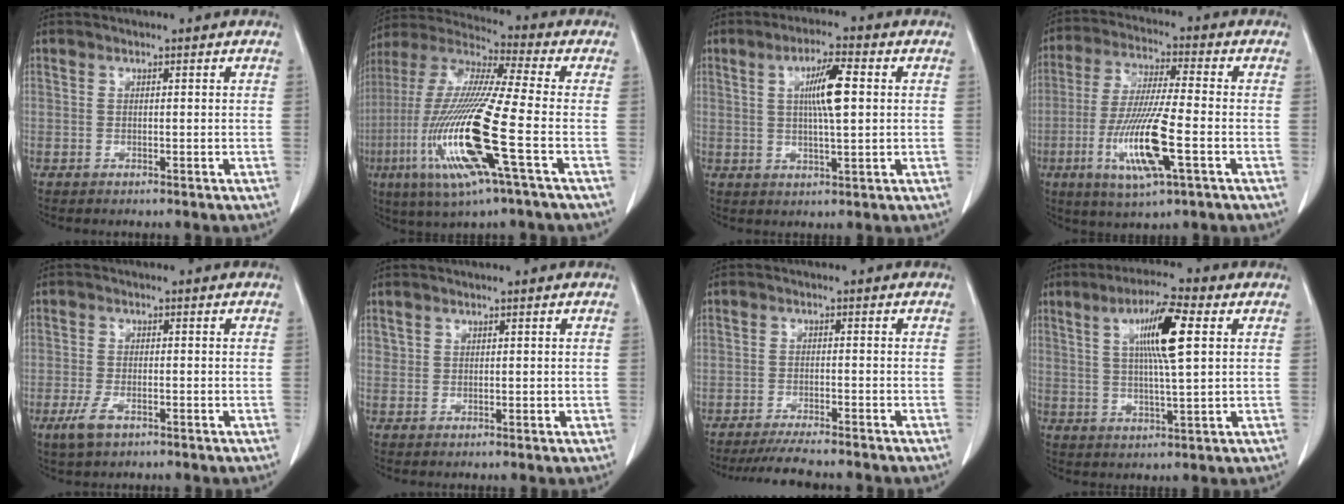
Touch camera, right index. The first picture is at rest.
{"total": 19.6, "force": [-5.8, 0.8, 18.7], "torque": [-0.410, -0.026, -0.118]}
{"total": 7.1, "force": [1.3, 0.7, 6.9], "torque": [-0.122, 0.004, 0.022]}
{"total": 13.3, "force": [-4.2, 1.0, 12.5], "torque": [-0.253, -0.020, -0.077]}
{"total": 3.6, "force": [-2.1, 1.5, 2.5], "torque": [-0.060, -0.004, -0.035]}
{"total": 0.8, "force": [0.5, 0.7, 0.2], "torque": [0.004, 0.000, 0.008]}
{"total": 7.7, "force": [-6.9, 0.2, 3.3], "torque": [-0.044, -0.020, -0.109]}
{"total": 9.6, "force": [2.8, 0.5, 9.2], "torque": [-0.165, 0.006, 0.047]}